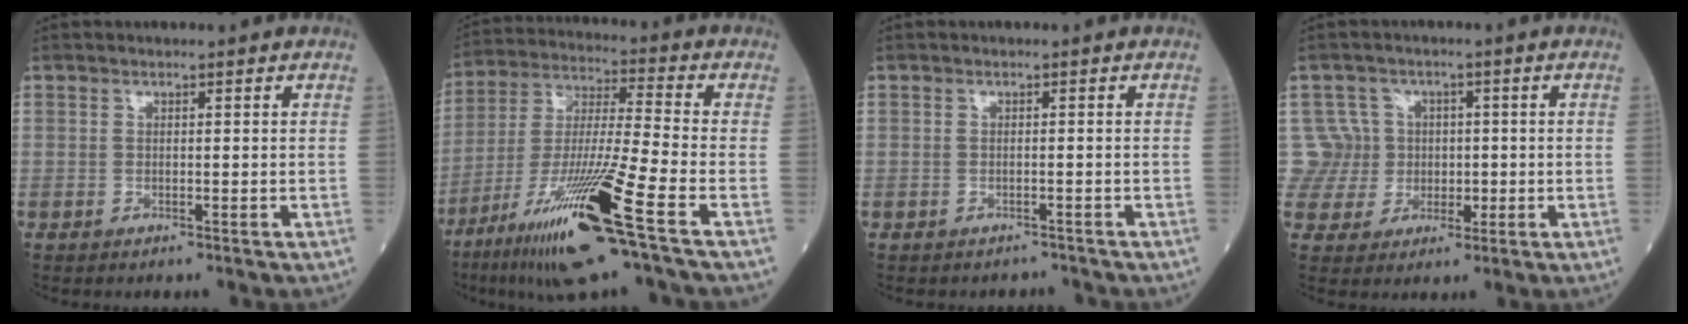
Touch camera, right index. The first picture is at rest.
{"total": 18.0, "force": [-9.5, -0.8, 15.3], "torque": [-0.314, -0.046, -0.176]}
{"total": 1.6, "force": [-1.4, 0.5, -0.4], "torque": [0.008, -0.002, -0.020]}
{"total": 6.1, "force": [1.0, 6.0, -0.5], "torque": [0.027, 0.026, 0.025]}